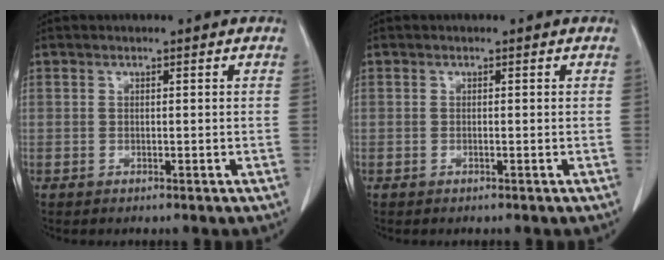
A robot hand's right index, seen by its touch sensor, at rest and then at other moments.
{"total": 0.0}